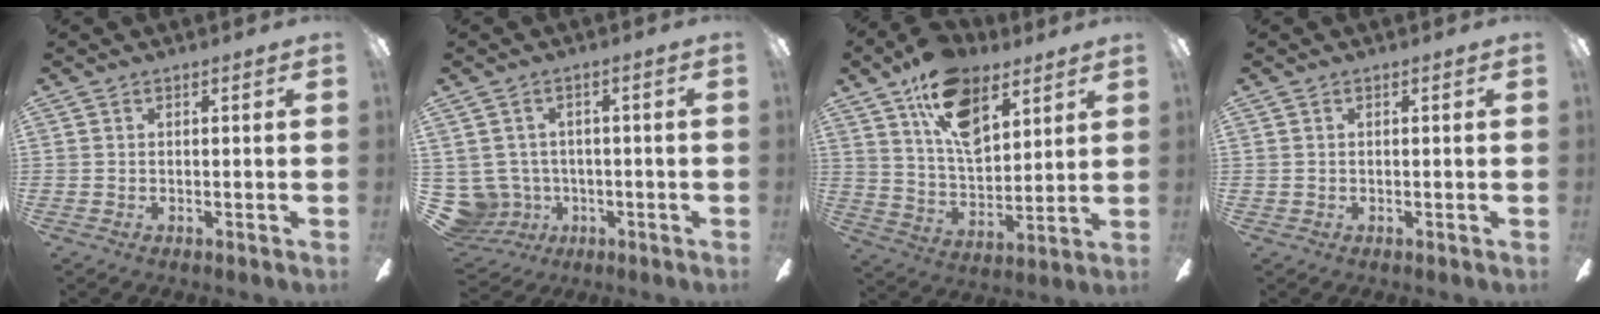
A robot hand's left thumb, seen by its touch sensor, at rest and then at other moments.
{"total": 6.9, "force": [-0.4, 6.7, 1.5], "torque": [-0.087, -0.004, -0.004]}
{"total": 17.2, "force": [9.7, 9.8, 10.4], "torque": [-0.171, -0.031, 0.175]}
{"total": 0.5, "force": [0.0, 0.5, 0.1], "torque": [-0.001, 0.004, -0.002]}